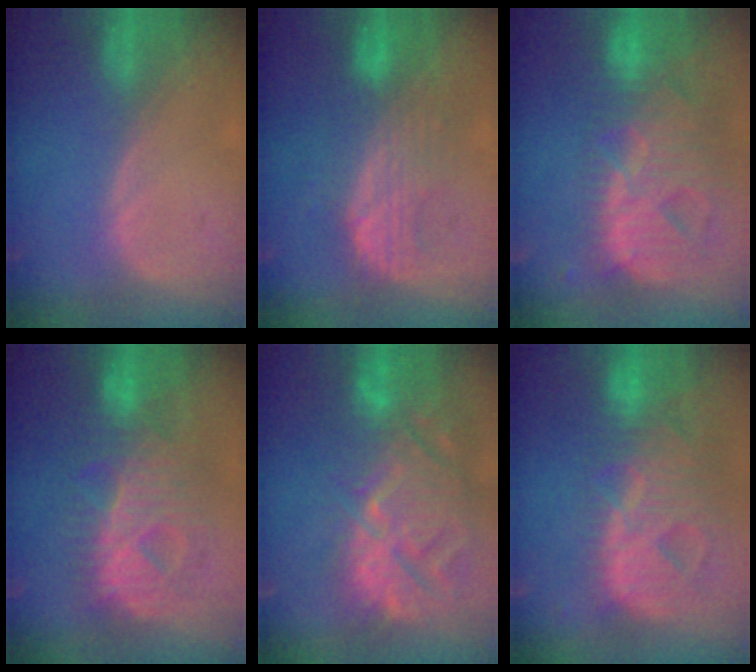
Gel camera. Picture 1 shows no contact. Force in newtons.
{"total": 7.7, "press": 7.6, "slide": 0.8}
{"total": 13.8, "press": 11.7, "slide": 7.2}
{"total": 10.8, "press": 10.7, "slide": 0.9}
{"total": 15.2, "press": 13.0, "slide": 7.8}
{"total": 13.3, "press": 11.4, "slide": 7.0}